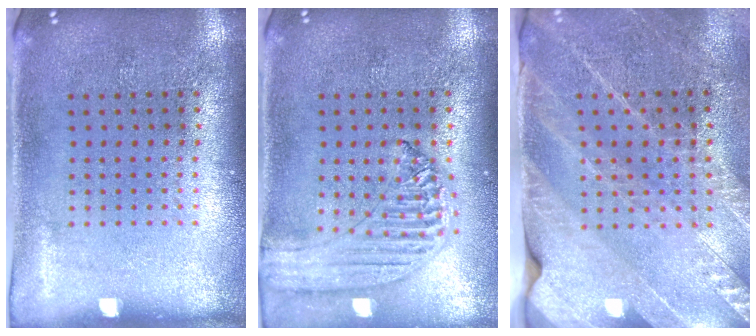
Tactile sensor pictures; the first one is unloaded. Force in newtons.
{"total": 1.3, "press": 1.3, "slide": 0.1}
{"total": 2.6, "press": 2.5, "slide": 0.4}